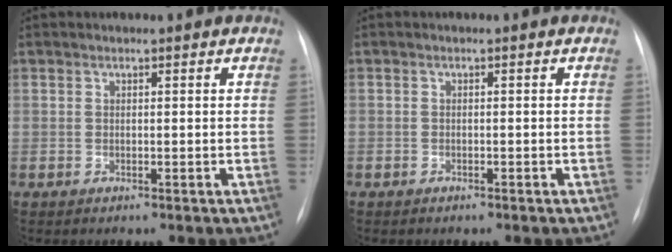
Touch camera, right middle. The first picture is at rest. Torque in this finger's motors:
{"motor_torque": [1.09, -1.05, 0.00, -0.17]}